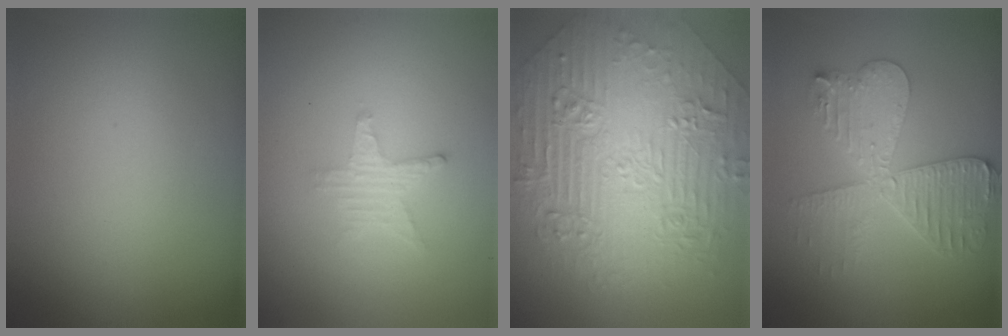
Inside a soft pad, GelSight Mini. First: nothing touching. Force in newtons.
{"total": 2.1, "press": 2.0, "slide": 0.4}
{"total": 11.2, "press": 7.5, "slide": 8.2}
{"total": 5.7, "press": 5.7, "slide": 0.9}